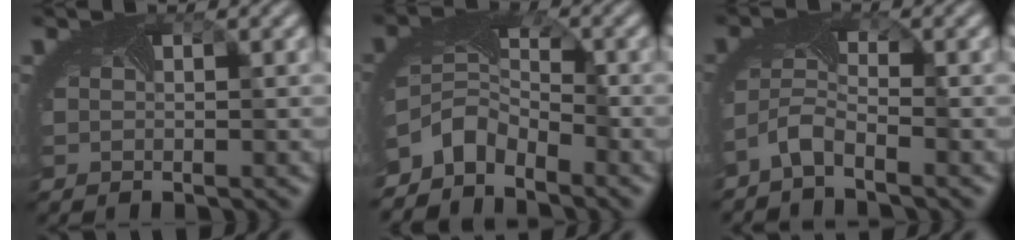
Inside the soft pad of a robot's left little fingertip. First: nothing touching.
{"total": 4.5, "force": [-3.7, 2.1, 1.4], "torque": [-0.030, -0.007, -0.082]}
{"total": 2.7, "force": [-2.4, 0.5, 1.3], "torque": [-0.039, -0.006, -0.055]}